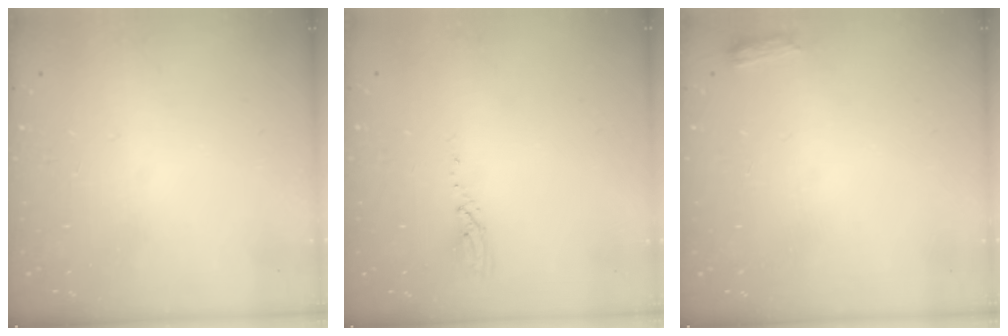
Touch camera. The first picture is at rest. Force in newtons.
{"total": 3.0, "press": 2.9, "slide": 0.3}
{"total": 3.3, "press": 3.2, "slide": 0.5}